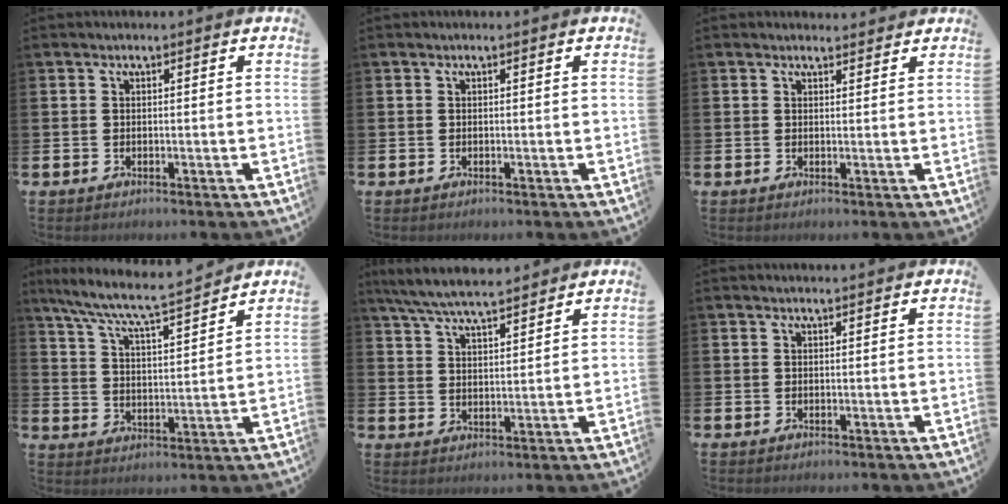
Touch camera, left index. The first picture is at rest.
{"total": 0.0}
{"total": 1.4, "force": [1.3, 0.3, 0.0], "torque": [0.010, -0.005, 0.022]}
{"total": 7.7, "force": [7.2, 0.2, 2.8], "torque": [-0.085, -0.053, 0.122]}
{"total": 6.6, "force": [6.3, 0.7, 2.0], "torque": [-0.061, -0.027, 0.114]}
{"total": 0.9, "force": [0.9, -0.1, 0.1], "torque": [0.007, -0.005, 0.014]}